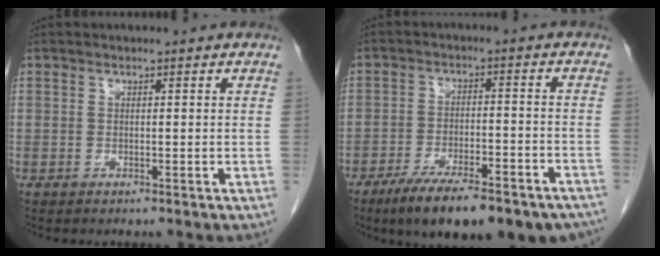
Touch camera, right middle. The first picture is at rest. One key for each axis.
{"total": 19.4, "fx": -15.1, "fy": 5.1, "fz": 11.0, "tx": -0.120, "ty": 0.004, "tz": -0.214}